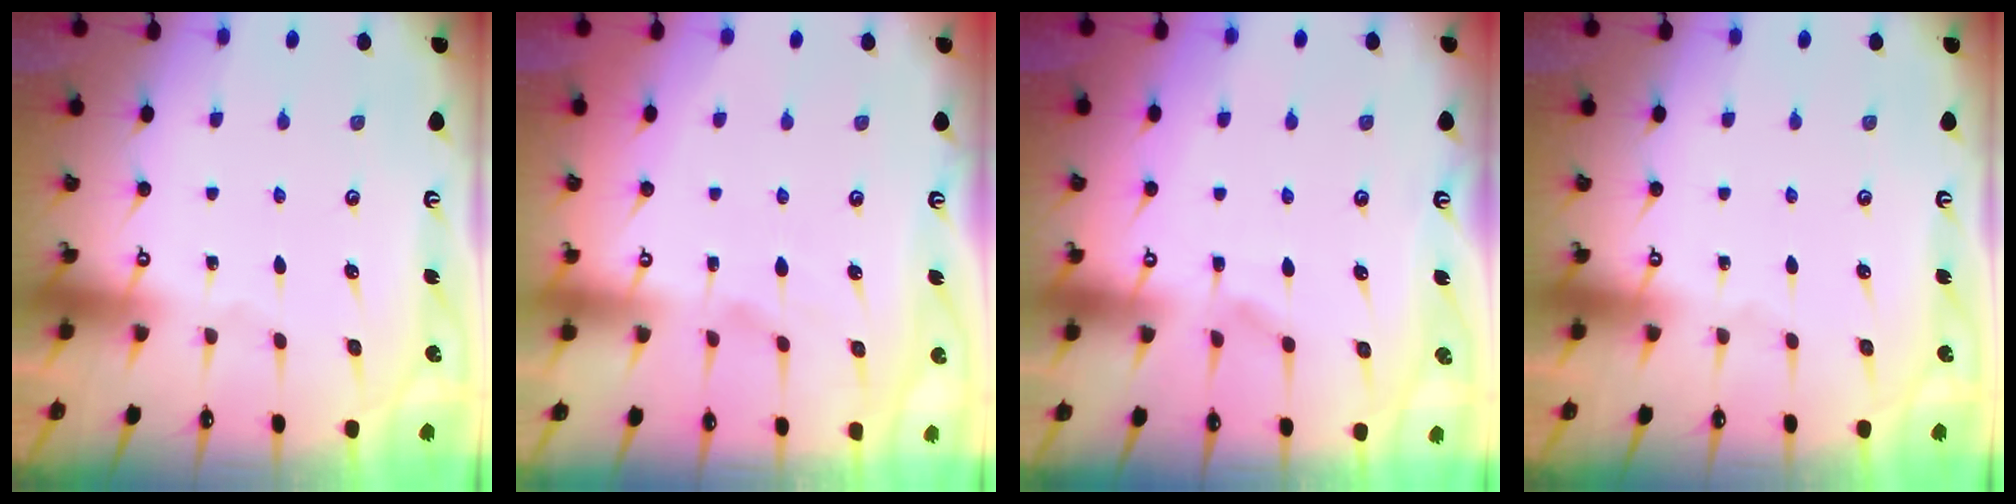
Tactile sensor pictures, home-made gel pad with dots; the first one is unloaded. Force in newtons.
{"total": 1.4, "press": 0.9, "slide": 1.1}
{"total": 4.1, "press": 4.1, "slide": 0.4}
{"total": 0.0}